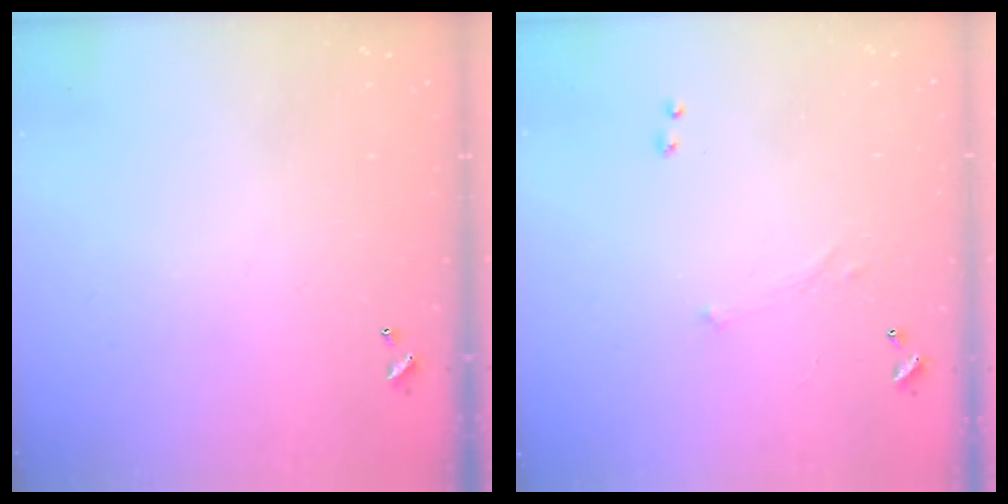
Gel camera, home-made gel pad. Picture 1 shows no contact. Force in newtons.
{"total": 1.1, "press": 0.9, "slide": 0.7}